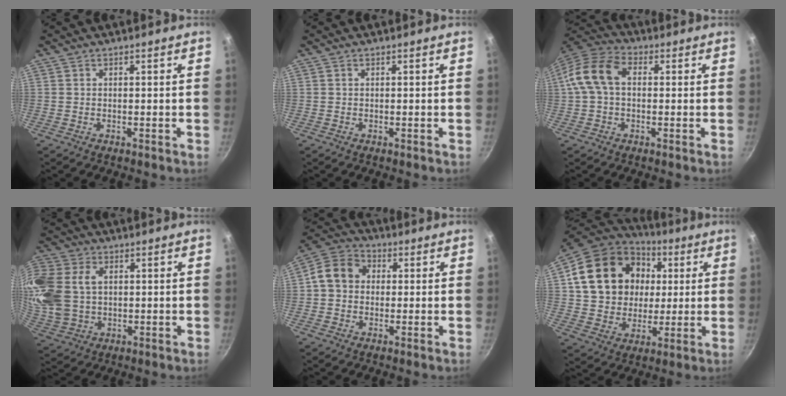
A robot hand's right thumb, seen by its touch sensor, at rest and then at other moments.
{"total": 0.0}
{"total": 10.6, "force": [1.1, 7.1, 7.8], "torque": [-0.141, 0.030, 0.003]}
{"total": 16.6, "force": [2.9, 12.3, 10.8], "torque": [-0.251, 0.007, 0.060]}
{"total": 8.6, "force": [0.5, 7.2, 4.6], "torque": [-0.056, 0.022, -0.013]}
{"total": 22.5, "force": [4.7, 18.0, 12.6], "torque": [-0.207, 0.019, 0.085]}